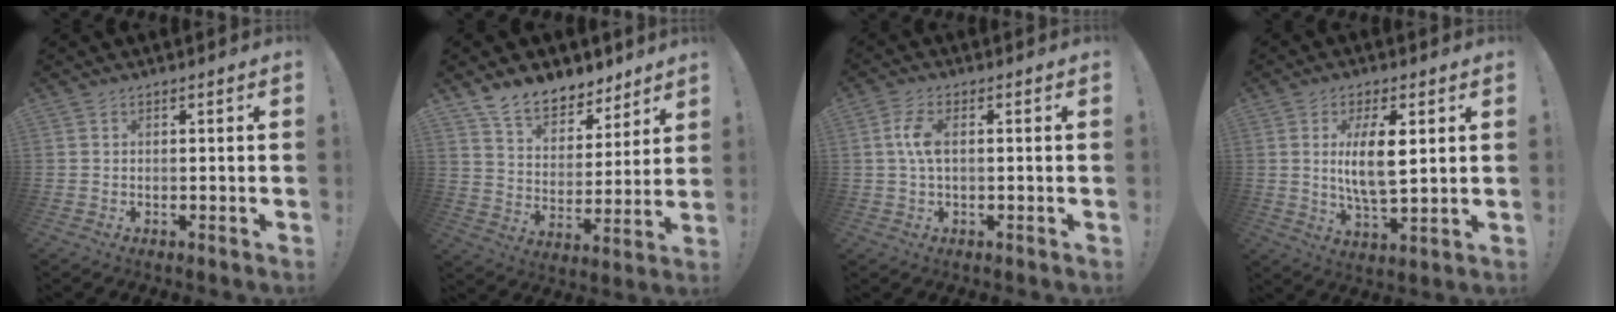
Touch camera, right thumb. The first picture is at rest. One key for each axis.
{"total": 11.8, "fx": 9.6, "fy": 5.7, "fz": 3.8, "tx": -0.075, "ty": -0.073, "tz": 0.181}
{"total": 6.2, "fx": 0.5, "fy": 2.7, "fz": 5.6, "tx": -0.114, "ty": 0.004, "tz": 0.007}
{"total": 10.7, "fx": 2.3, "fy": 3.5, "fz": 9.8, "tx": -0.188, "ty": -0.015, "tz": 0.032}